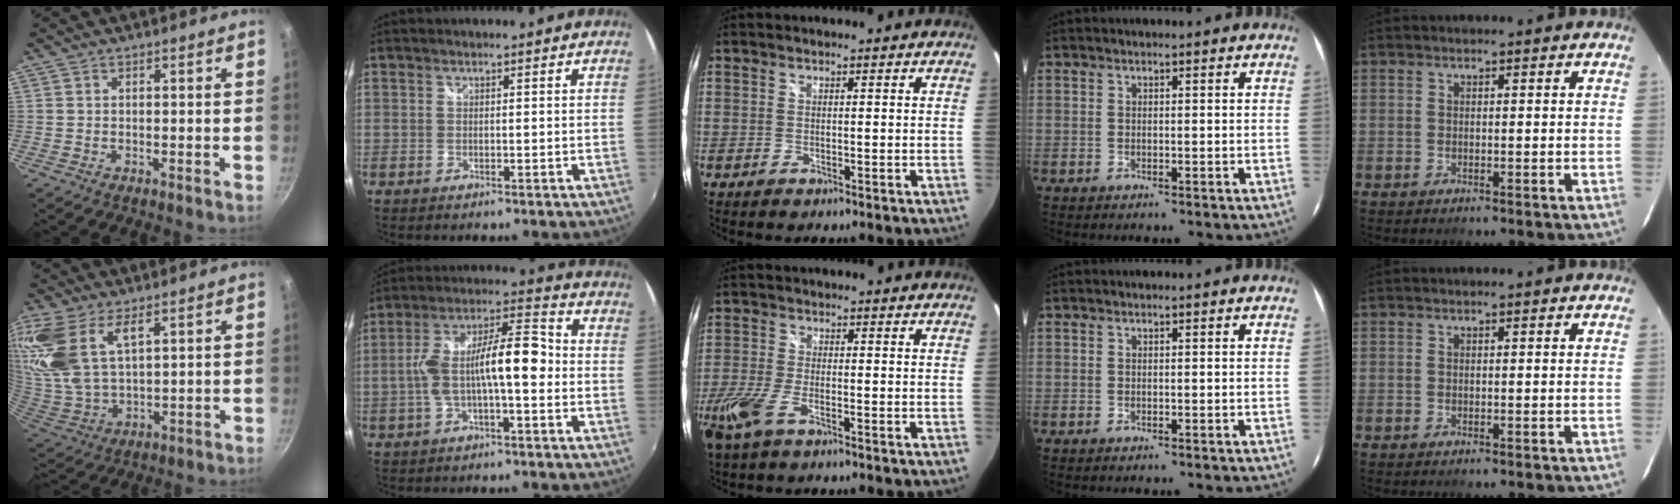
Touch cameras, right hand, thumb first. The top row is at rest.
{"thumb": {"total": 17.8, "force": [8.9, 9.0, 12.5], "torque": [-0.271, -0.014, 0.189]}, "index": {"total": 12.3, "force": [-2.0, 3.5, 11.6], "torque": [-0.219, 0.023, -0.034]}, "middle": {"total": 8.3, "force": [-4.7, 3.1, 6.1], "torque": [-0.154, -0.020, -0.092]}}